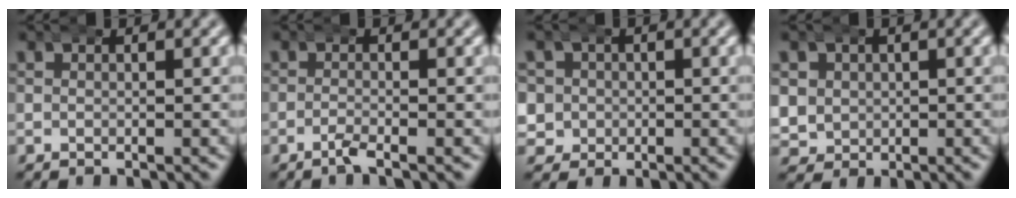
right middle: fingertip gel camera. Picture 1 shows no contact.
{"total": 1.4, "force": [-1.1, 0.0, 0.7], "torque": [-0.008, -0.001, -0.030]}
{"total": 5.5, "force": [-0.3, 5.3, 1.4], "torque": [-0.068, -0.024, -0.014]}
{"total": 5.8, "force": [0.4, 5.4, 2.0], "torque": [-0.070, -0.022, 0.003]}